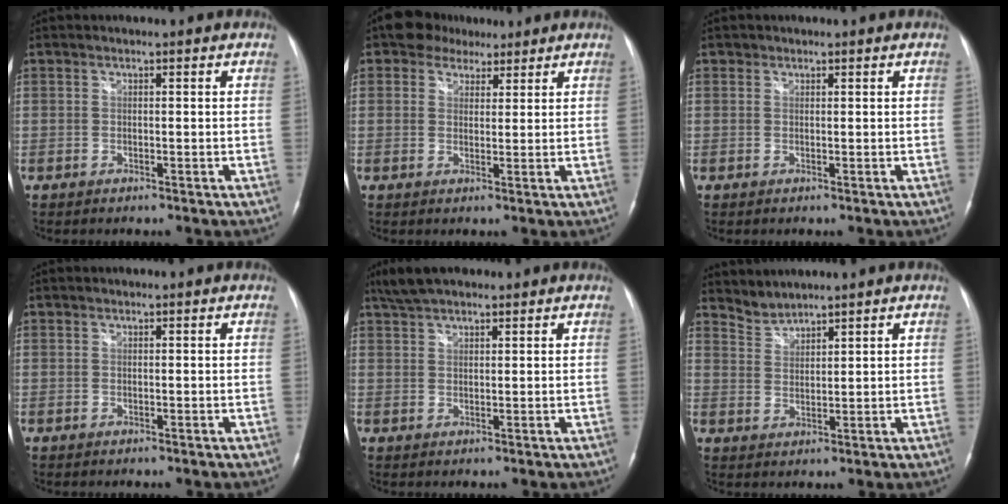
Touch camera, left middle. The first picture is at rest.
{"total": 5.1, "force": [3.6, 3.5, 1.1], "torque": [-0.022, 0.019, 0.063]}
{"total": 0.5, "force": [0.4, 0.4, 0.0], "torque": [0.001, -0.001, 0.006]}
{"total": 0.0}
{"total": 5.3, "force": [4.3, 1.8, 2.6], "torque": [-0.059, 0.021, 0.083]}
{"total": 3.0, "force": [3.0, 0.1, -0.6], "torque": [0.008, 0.004, 0.066]}